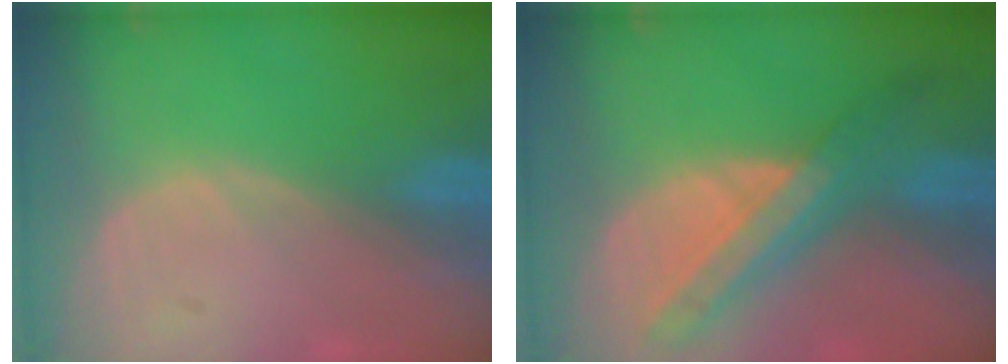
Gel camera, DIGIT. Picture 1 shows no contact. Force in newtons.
{"total": 8.7, "press": 7.6, "slide": 4.2}